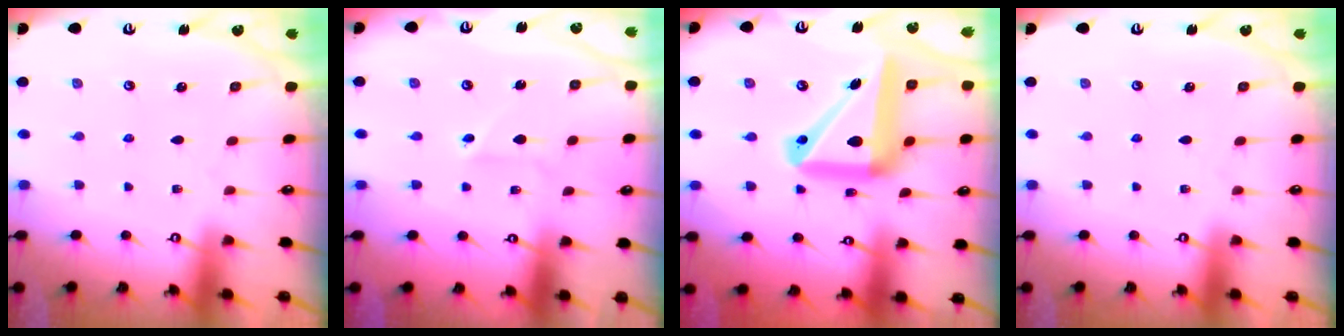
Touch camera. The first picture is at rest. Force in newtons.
{"total": 2.9, "press": 2.9, "slide": 0.2}
{"total": 18.4, "press": 18.2, "slide": 2.6}
{"total": 0.0}